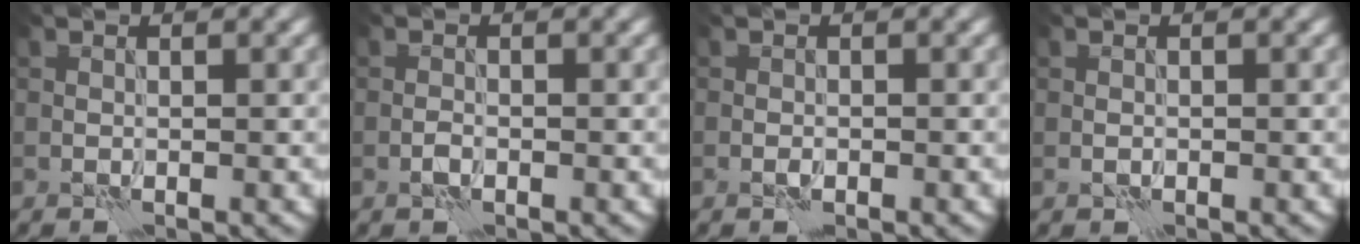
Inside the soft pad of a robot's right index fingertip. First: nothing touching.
{"total": 0.8, "force": [-0.4, 0.4, 0.6], "torque": [-0.012, 0.002, -0.010]}
{"total": 0.6, "force": [-0.3, 0.4, 0.4], "torque": [-0.008, 0.001, -0.006]}
{"total": 0.5, "force": [-0.2, 0.4, 0.2], "torque": [-0.004, 0.000, -0.003]}